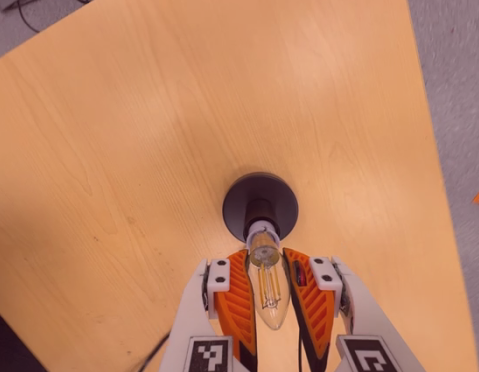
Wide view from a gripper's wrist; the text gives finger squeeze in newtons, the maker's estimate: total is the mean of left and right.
{"total": 18.9, "left": 19.1, "right": 18.8}